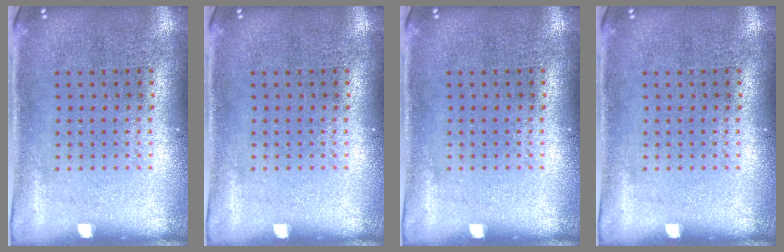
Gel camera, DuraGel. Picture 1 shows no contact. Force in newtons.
{"total": 0.0}
{"total": 0.0}
{"total": 0.0}